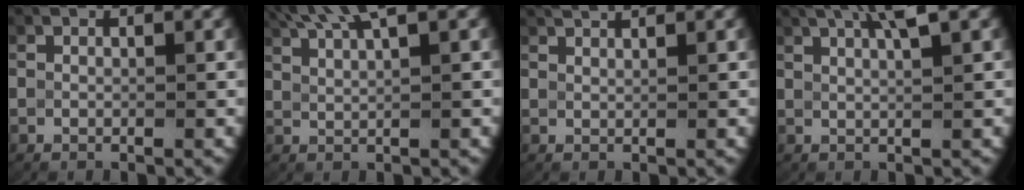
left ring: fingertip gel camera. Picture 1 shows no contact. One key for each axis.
{"total": 4.8, "fx": 4.1, "fy": 0.4, "fz": 2.4, "tx": -0.046, "ty": 0.009, "tz": 0.075}
{"total": 2.0, "fx": 1.9, "fy": 0.1, "fz": 0.8, "tx": -0.016, "ty": 0.004, "tz": 0.035}
{"total": 5.1, "fx": 3.7, "fy": 1.2, "fz": 3.4, "tx": -0.058, "ty": 0.017, "tz": 0.056}